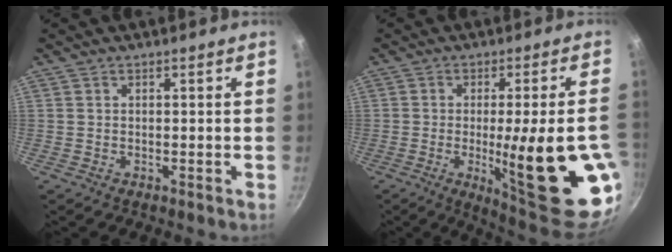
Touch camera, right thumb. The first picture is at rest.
{"total": 22.1, "force": [-4.6, 4.4, 21.2], "torque": [-0.269, -0.008, -0.048]}